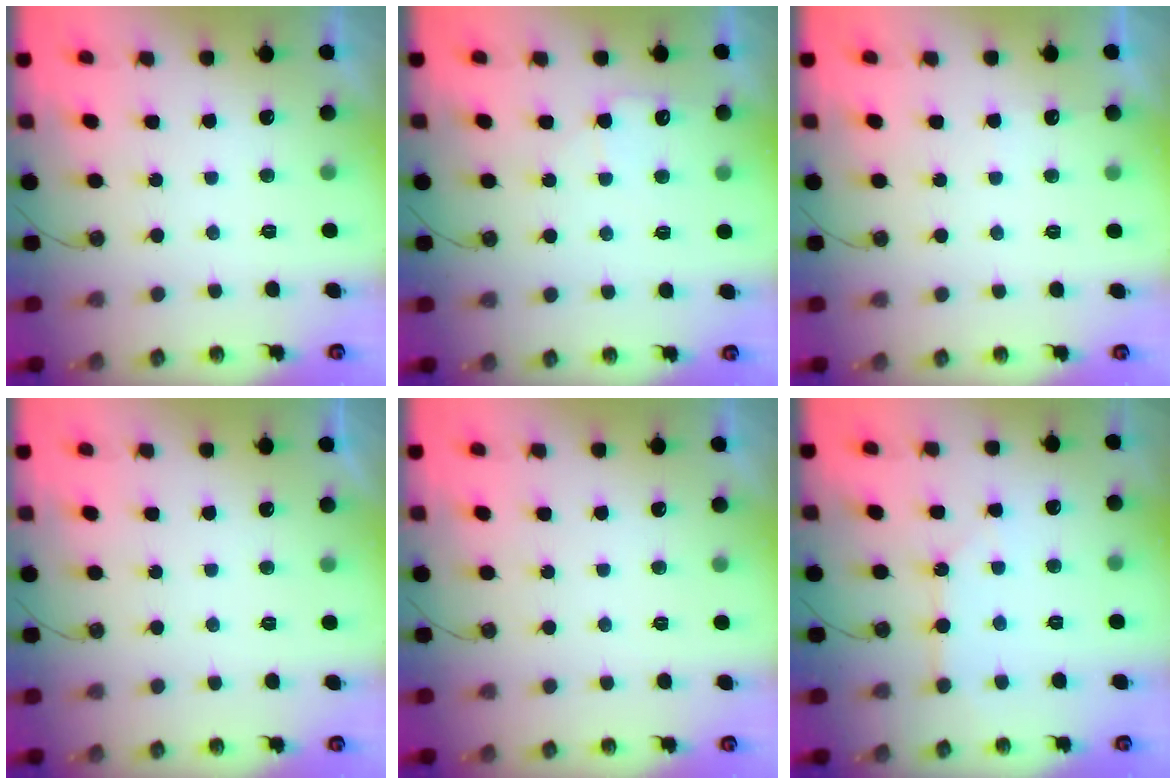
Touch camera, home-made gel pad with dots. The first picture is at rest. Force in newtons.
{"total": 6.6, "press": 6.5, "slide": 0.7}
{"total": 3.9, "press": 3.8, "slide": 0.5}
{"total": 0.0}
{"total": 0.0}
{"total": 3.6, "press": 3.5, "slide": 0.2}